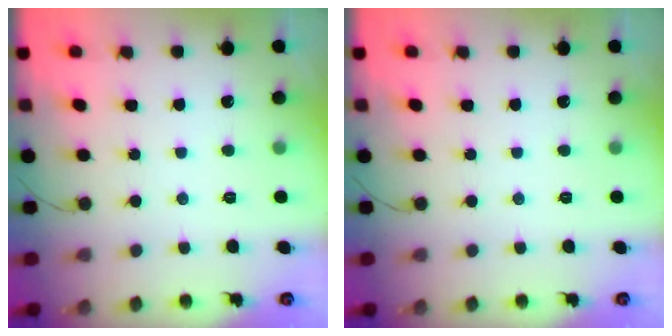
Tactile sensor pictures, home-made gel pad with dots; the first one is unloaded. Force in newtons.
{"total": 0.0}